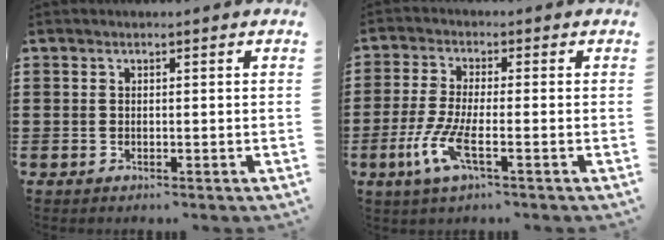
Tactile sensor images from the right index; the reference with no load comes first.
{"total": 6.4, "force": [-2.6, 1.3, 5.7], "torque": [-0.142, -0.020, -0.057]}